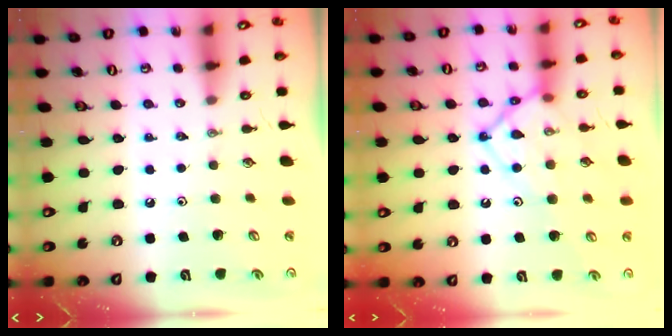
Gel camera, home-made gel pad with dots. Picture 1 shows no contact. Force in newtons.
{"total": 12.8, "press": 12.7, "slide": 1.5}